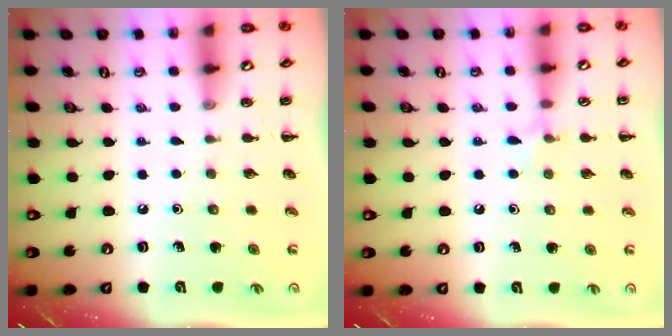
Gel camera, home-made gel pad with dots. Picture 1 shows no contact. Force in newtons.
{"total": 5.8, "press": 5.4, "slide": 2.0}